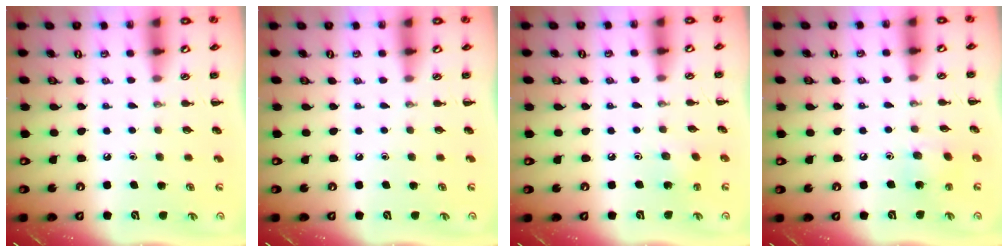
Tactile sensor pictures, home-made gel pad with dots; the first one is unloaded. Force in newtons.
{"total": 0.0}
{"total": 2.3, "press": 2.1, "slide": 0.9}
{"total": 5.9, "press": 5.7, "slide": 1.4}